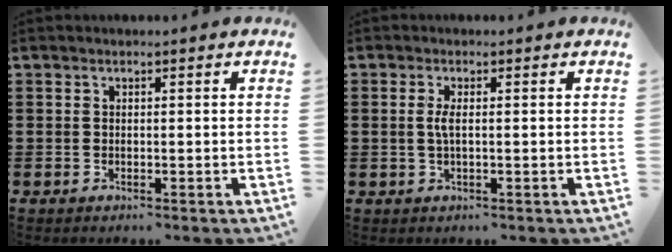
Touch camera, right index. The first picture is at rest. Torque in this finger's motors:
{"motor_torque": [0.37, 0.37, 0.32, 0.04]}